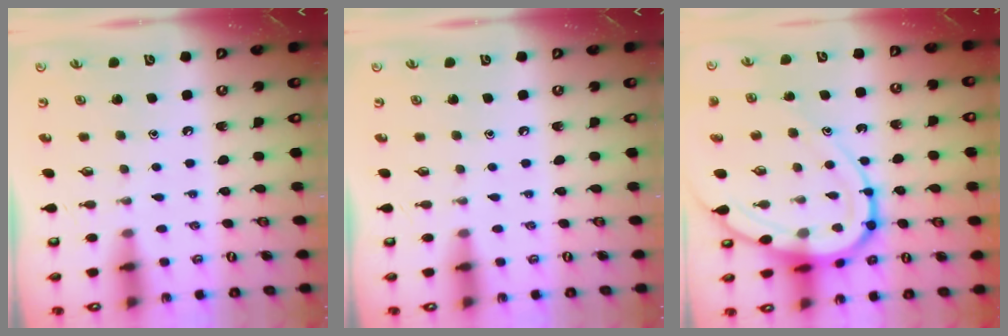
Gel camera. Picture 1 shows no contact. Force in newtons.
{"total": 0.0}
{"total": 15.1, "press": 15.0, "slide": 1.5}